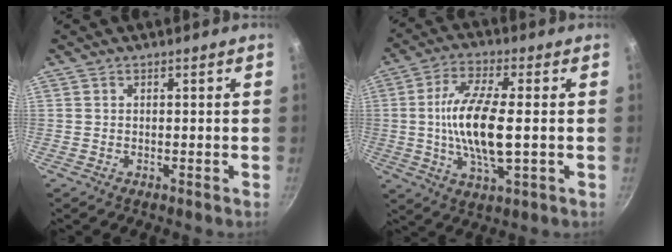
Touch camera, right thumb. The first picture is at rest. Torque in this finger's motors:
{"motor_torque": [-0.60, 1.44, 1.45, 0.11, 0.20]}